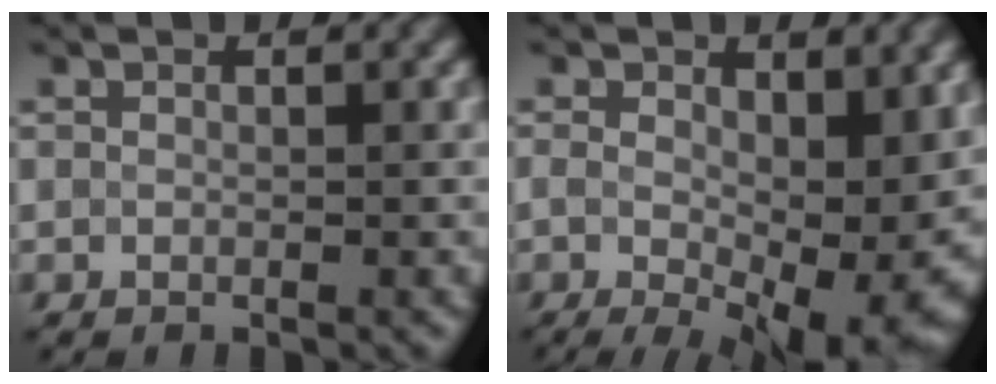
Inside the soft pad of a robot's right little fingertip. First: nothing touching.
{"total": 12.1, "force": [-1.3, 6.1, 10.4], "torque": [-0.159, -0.028, 0.006]}